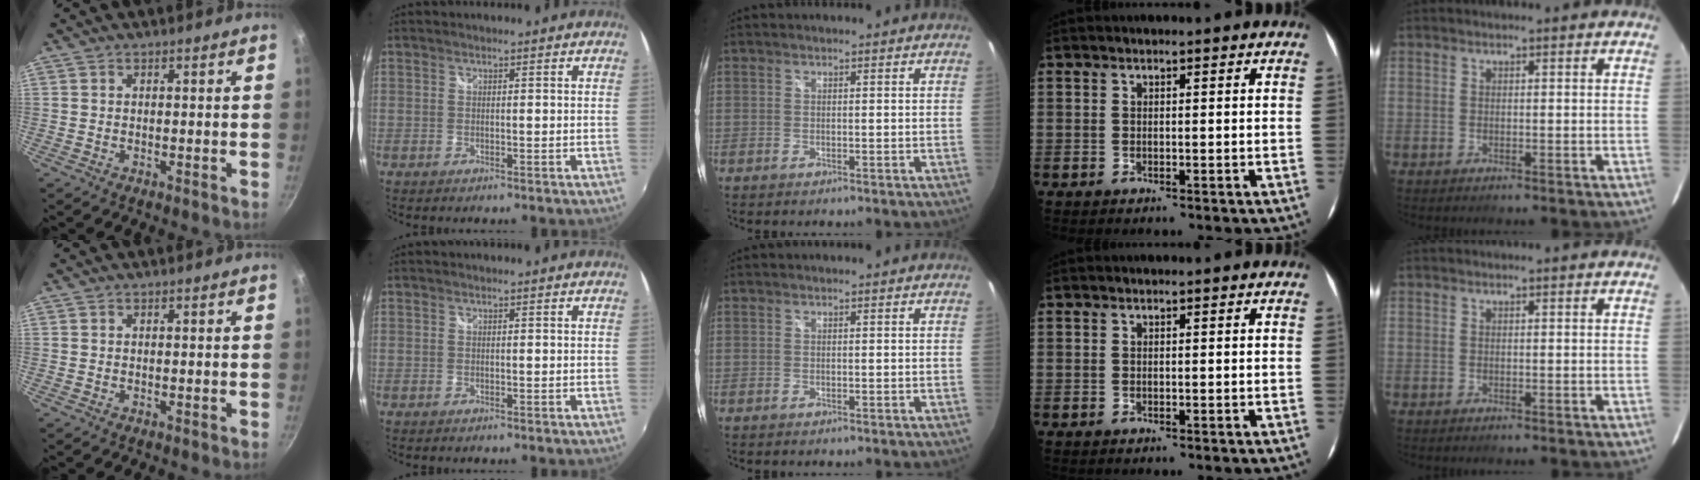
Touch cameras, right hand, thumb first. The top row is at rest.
{}